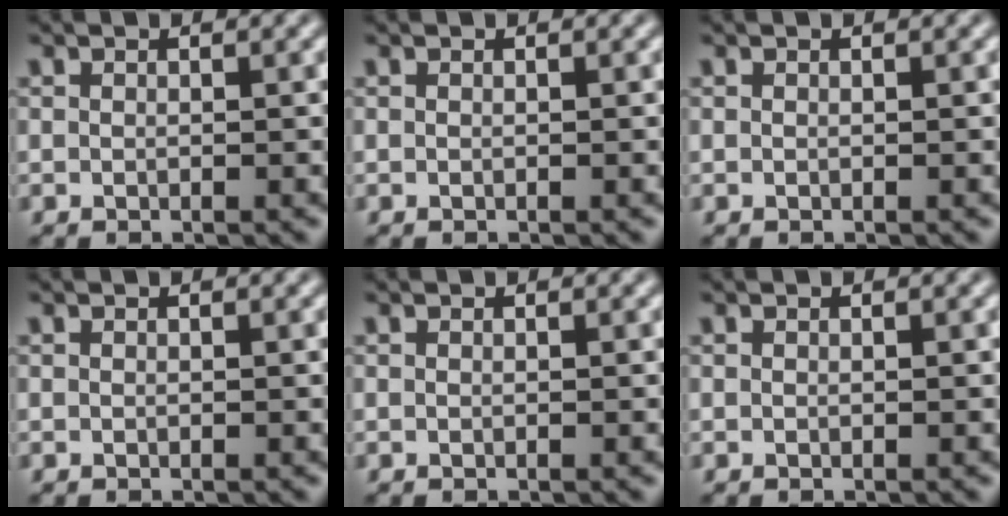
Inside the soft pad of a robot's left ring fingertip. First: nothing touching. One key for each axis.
{"total": 0.0}
{"total": 0.0}
{"total": 0.0}
{"total": 0.0}
{"total": 0.0}